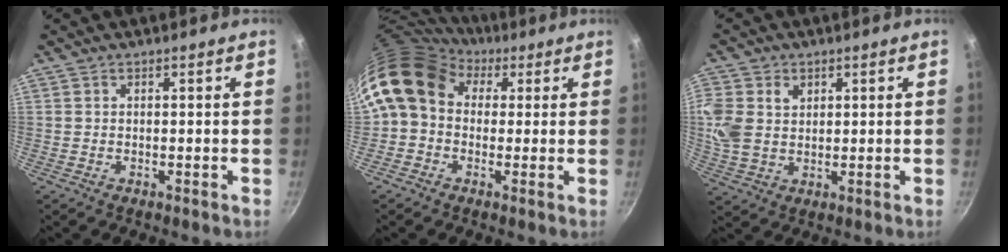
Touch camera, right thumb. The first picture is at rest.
{"total": 12.0, "force": [3.8, 9.3, 6.5], "torque": [-0.106, 0.014, 0.045]}
{"total": 9.6, "force": [2.2, 7.4, 5.7], "torque": [-0.122, -0.002, 0.043]}